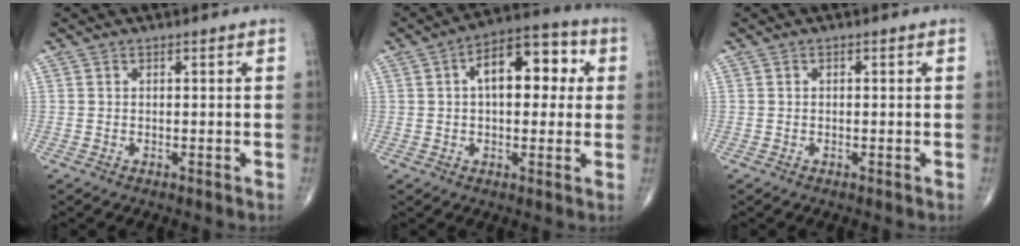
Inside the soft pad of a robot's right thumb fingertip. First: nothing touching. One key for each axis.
{"total": 13.2, "fx": 2.8, "fy": 7.1, "fz": 10.8, "tx": -0.128, "ty": 0.025, "tz": 0.032}
{"total": 0.0}